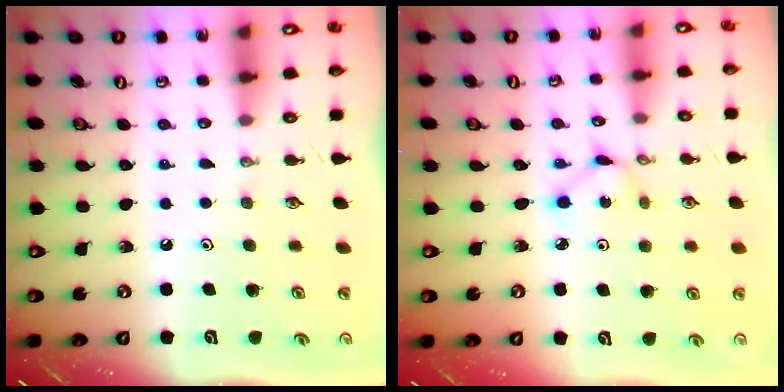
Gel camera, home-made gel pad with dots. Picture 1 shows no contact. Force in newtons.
{"total": 1.9, "press": 1.9, "slide": 0.1}